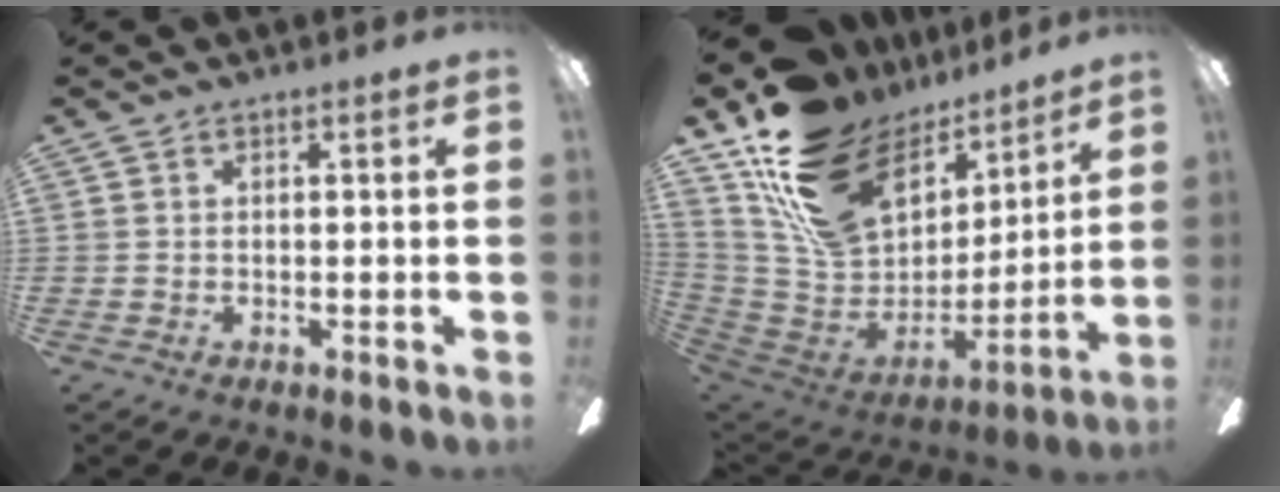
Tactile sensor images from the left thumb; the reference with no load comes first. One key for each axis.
{"total": 23.4, "fx": 13.4, "fy": 15.3, "fz": 11.5, "tx": -0.202, "ty": -0.076, "tz": 0.270}